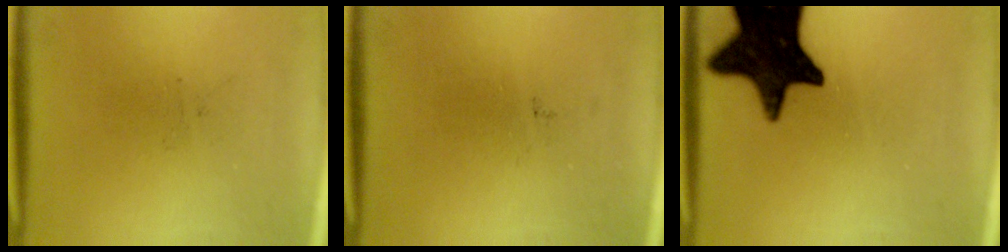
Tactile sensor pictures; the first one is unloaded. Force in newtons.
{"total": 0.0}
{"total": 18.1}